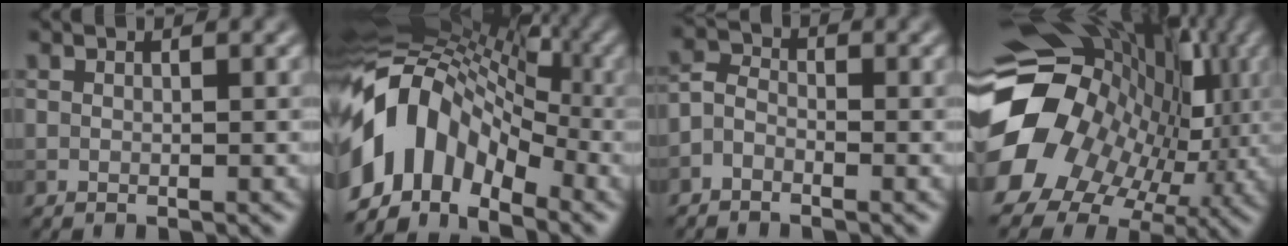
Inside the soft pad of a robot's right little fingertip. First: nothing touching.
{"total": 11.7, "force": [-3.1, 8.0, 8.0], "torque": [-0.145, 0.023, -0.070]}
{"total": 2.1, "force": [-1.3, 1.3, 1.1], "torque": [-0.020, 0.007, -0.038]}
{"total": 18.0, "force": [-2.0, 15.0, 9.7], "torque": [-0.182, -0.005, -0.045]}